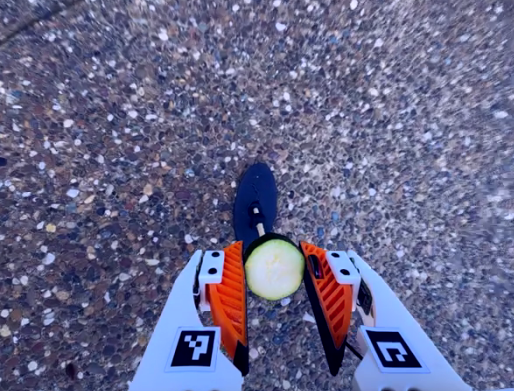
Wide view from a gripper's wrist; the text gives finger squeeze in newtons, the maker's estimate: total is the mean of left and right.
{"total": 8.3, "left": 8.2, "right": 8.3}